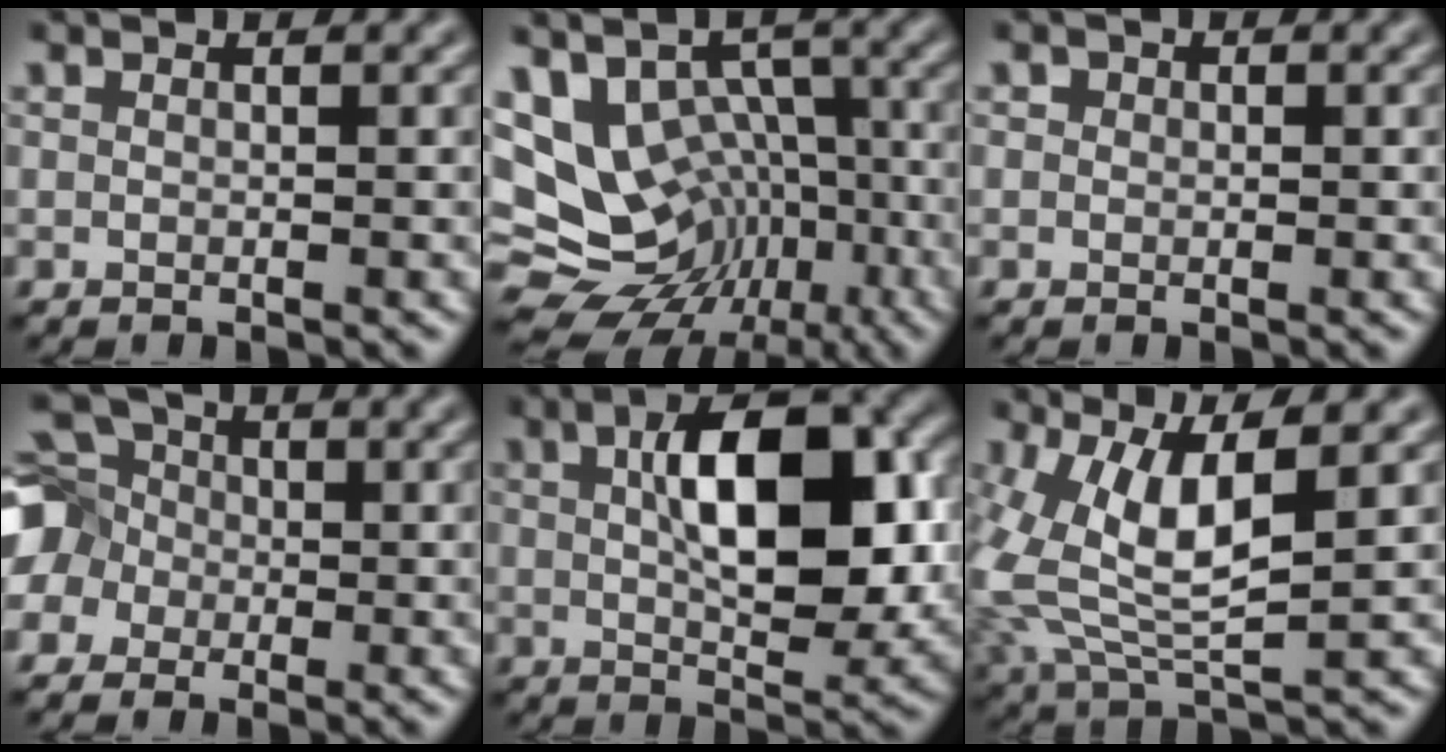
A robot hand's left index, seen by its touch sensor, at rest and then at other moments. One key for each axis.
{"total": 13.5, "fx": -3.5, "fy": 10.5, "fz": 7.6, "tx": -0.136, "ty": -0.001, "tz": -0.024}
{"total": 0.7, "fx": 0.1, "fy": 0.7, "fz": 0.2, "tx": -0.004, "ty": -0.005, "tz": -0.004}
{"total": 8.2, "fx": -1.3, "fy": 7.2, "fz": 3.7, "tx": -0.088, "ty": 0.019, "tz": -0.066}
{"total": 10.1, "fx": 1.7, "fy": 4.4, "fz": 8.9, "tx": -0.132, "ty": 0.009, "tz": 0.025}
{"total": 7.9, "fx": 1.2, "fy": 3.1, "fz": 7.1, "tx": -0.163, "ty": -0.007, "tz": 0.024}